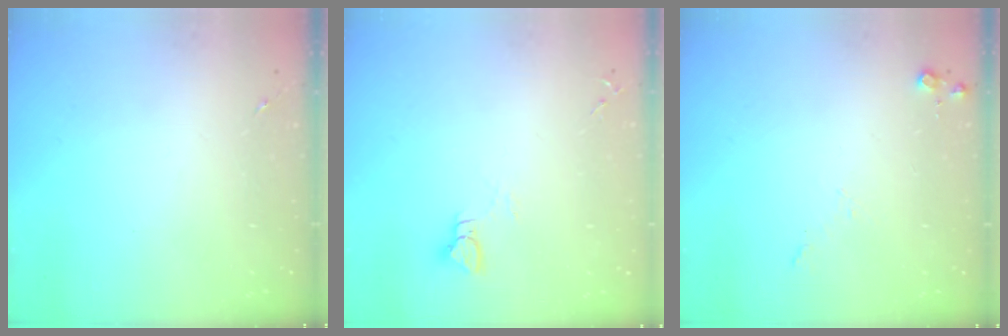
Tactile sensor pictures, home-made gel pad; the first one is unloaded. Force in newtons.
{"total": 3.5, "press": 3.5, "slide": 0.3}
{"total": 6.2, "press": 6.2, "slide": 0.5}